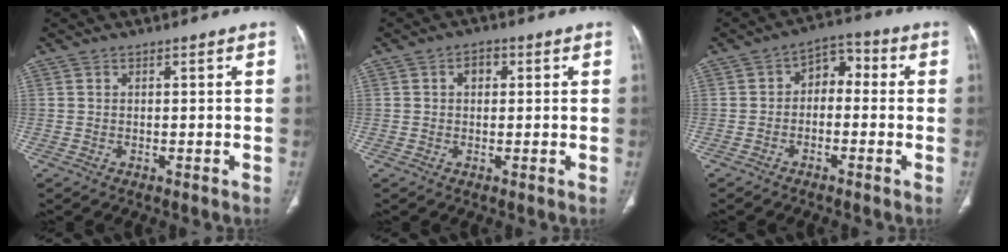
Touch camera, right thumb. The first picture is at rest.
{"total": 2.6, "force": [0.6, 1.9, 1.6], "torque": [-0.015, 0.008, 0.006]}
{"total": 5.9, "force": [-0.6, 4.1, 4.2], "torque": [-0.041, 0.035, -0.025]}